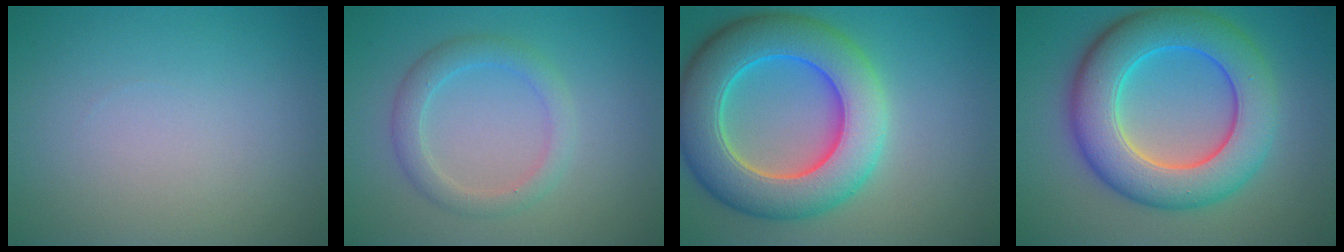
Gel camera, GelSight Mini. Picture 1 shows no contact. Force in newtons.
{"total": 2.7, "press": 2.7, "slide": 0.0}
{"total": 10.6, "press": 10.6, "slide": 0.5}
{"total": 9.8, "press": 9.8, "slide": 0.2}